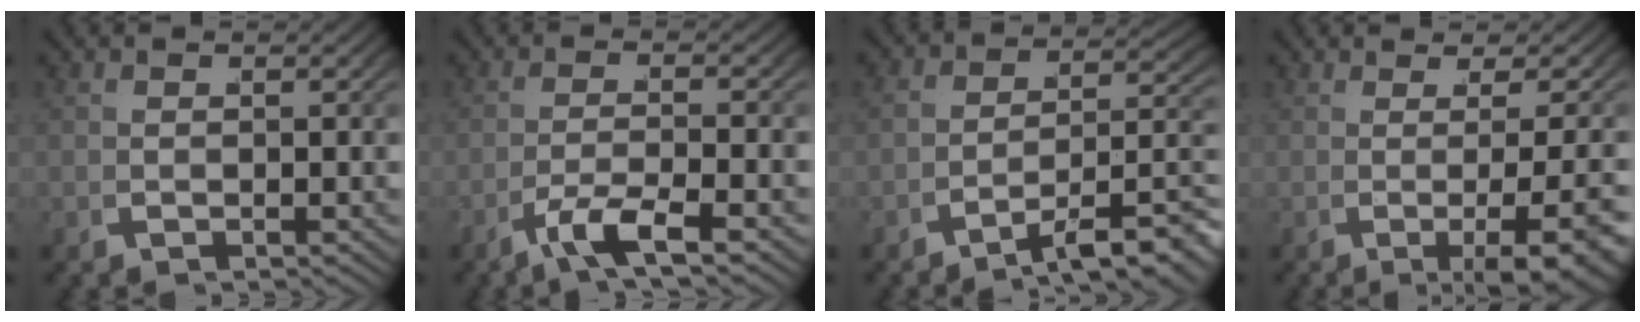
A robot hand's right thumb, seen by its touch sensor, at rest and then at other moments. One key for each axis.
{"total": 3.4, "fx": -1.1, "fy": 0.9, "fz": 3.1, "tx": -0.065, "ty": 0.001, "tz": -0.017}
{"total": 7.5, "fx": -3.6, "fy": 3.5, "fz": 5.5, "tx": -0.075, "ty": -0.019, "tz": -0.044}
{"total": 5.7, "fx": -1.1, "fy": 1.7, "fz": 5.3, "tx": -0.076, "ty": -0.011, "tz": -0.008}